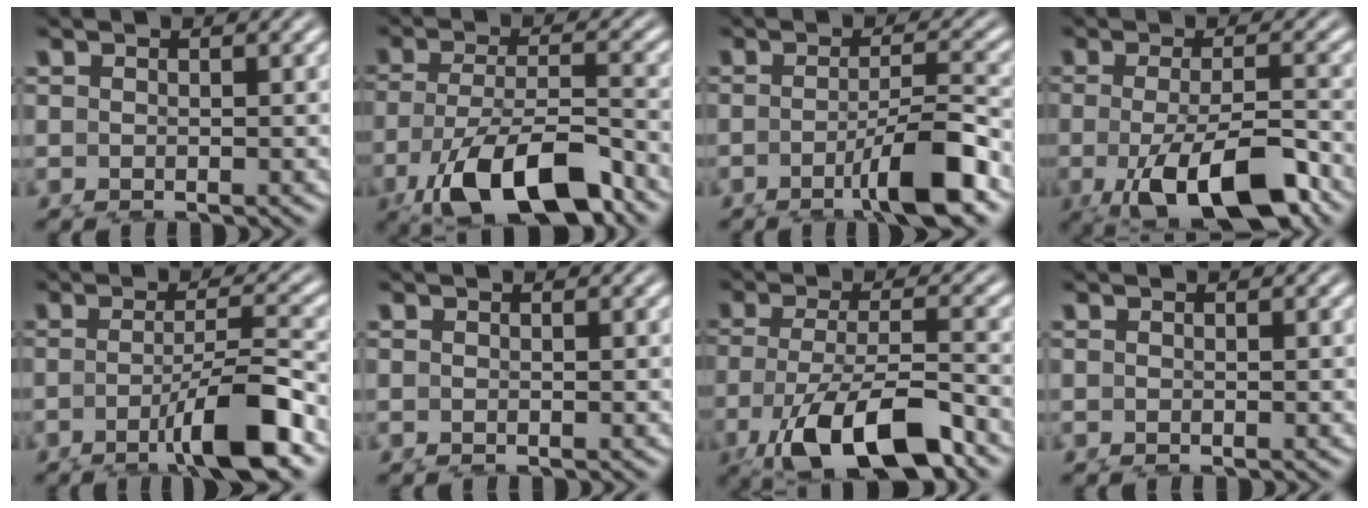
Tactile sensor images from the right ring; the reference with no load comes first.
{"total": 6.2, "force": [-3.0, 2.8, 4.6], "torque": [-0.092, -0.037, -0.024]}
{"total": 4.3, "force": [-2.1, 0.2, 3.8], "torque": [-0.059, -0.010, -0.027]}
{"total": 7.5, "force": [-4.1, 2.8, 5.7], "torque": [-0.107, -0.036, -0.037]}
{"total": 5.1, "force": [-2.5, 0.5, 4.4], "torque": [-0.069, -0.012, -0.029]}
{"total": 0.0}
{"total": 5.7, "force": [-2.8, 2.1, 4.5], "torque": [-0.096, -0.036, -0.018]}
{"total": 0.0}